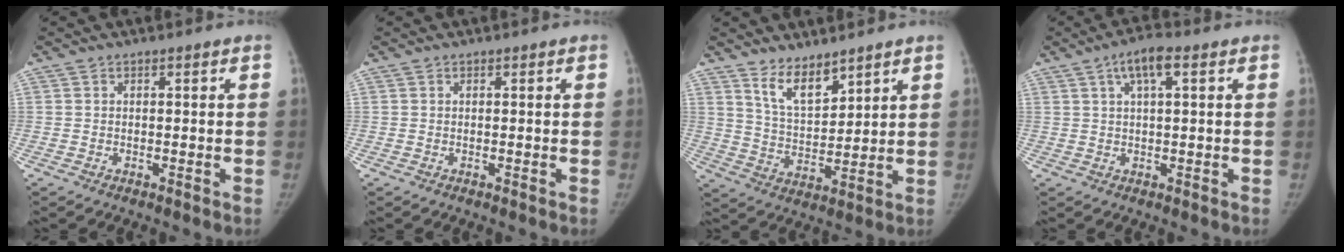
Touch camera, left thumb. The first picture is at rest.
{"total": 0.0}
{"total": 7.8, "force": [5.9, 3.1, 4.0], "torque": [-0.051, -0.052, 0.118]}
{"total": 5.4, "force": [2.3, 1.5, 4.6], "torque": [-0.085, 0.008, 0.038]}